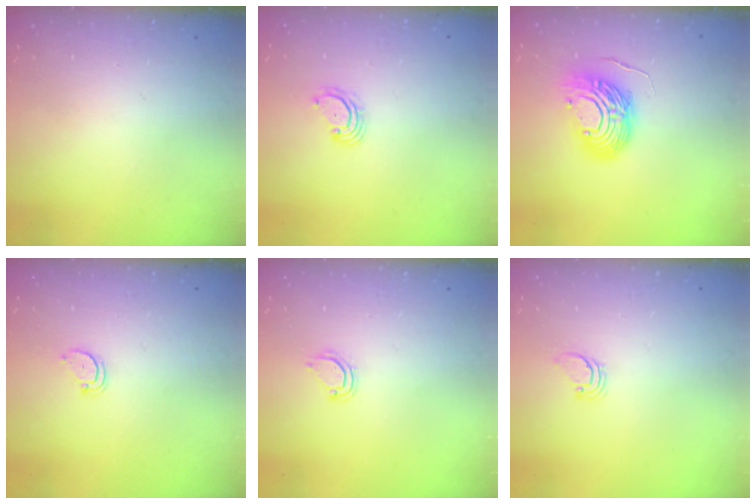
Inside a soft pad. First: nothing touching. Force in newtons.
{"total": 3.0, "press": 3.0, "slide": 0.2}
{"total": 12.6, "press": 12.5, "slide": 1.1}
{"total": 2.4, "press": 2.4, "slide": 0.2}
{"total": 4.7, "press": 4.7, "slide": 0.2}
{"total": 0.9, "press": 0.9, "slide": 0.1}